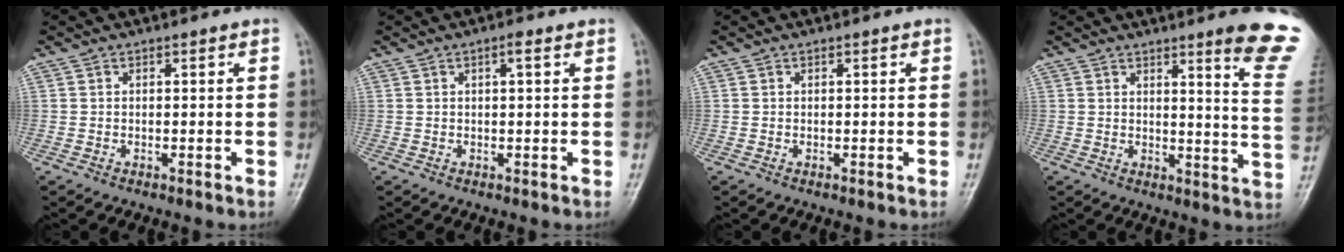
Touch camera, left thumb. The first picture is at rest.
{"total": 1.7, "force": [0.8, 0.4, 1.5], "torque": [-0.024, 0.002, 0.010]}
{"total": 0.0}
{"total": 12.8, "force": [8.9, 0.7, 9.2], "torque": [-0.090, -0.064, 0.095]}